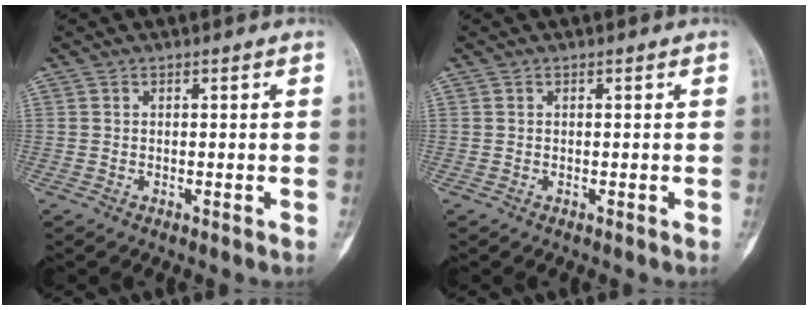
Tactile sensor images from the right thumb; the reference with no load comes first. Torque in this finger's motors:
{"motor_torque": [0.13, 0.13, 0.04, -0.04, 0.02]}